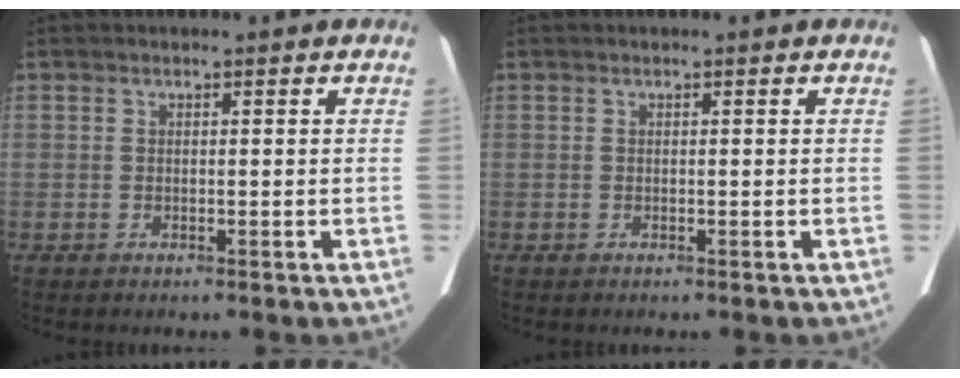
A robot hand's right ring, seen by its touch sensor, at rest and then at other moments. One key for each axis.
{"total": 0.0}